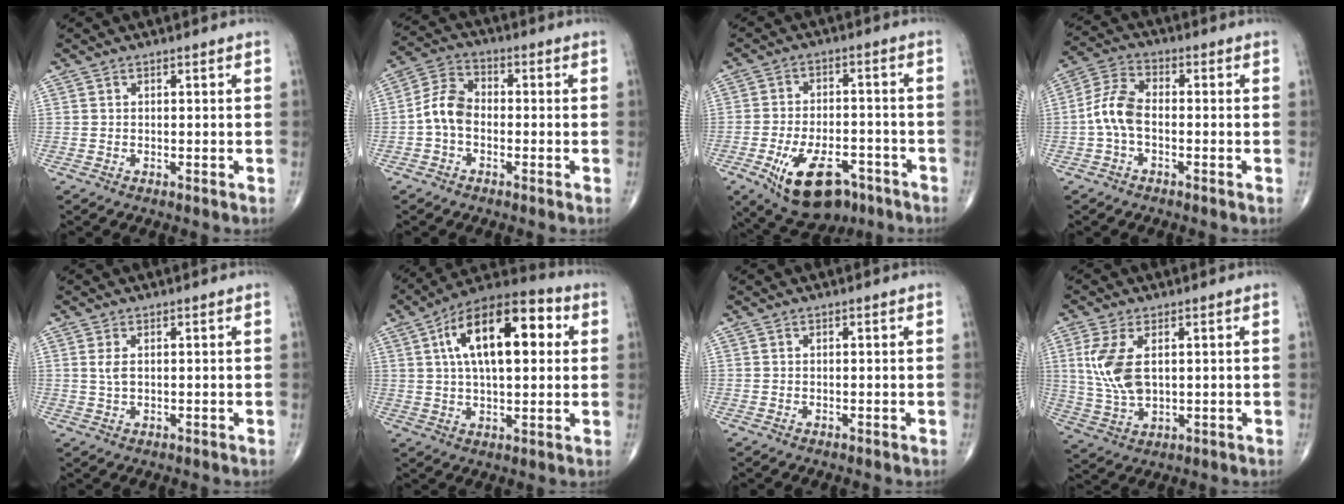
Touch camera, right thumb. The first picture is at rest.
{"total": 6.9, "force": [-1.4, 4.7, 4.8], "torque": [-0.085, 0.024, -0.041]}
{"total": 14.7, "force": [-7.7, 7.7, 9.9], "torque": [-0.151, 0.026, -0.112]}
{"total": 7.2, "force": [-1.3, 4.0, 5.9], "torque": [-0.127, 0.024, -0.035]}
{"total": 2.2, "force": [0.5, 1.1, 1.9], "torque": [-0.039, 0.001, 0.014]}
{"total": 19.3, "force": [4.8, 9.0, 16.5], "torque": [-0.243, 0.021, 0.066]}
{"total": 0.0}
{"total": 9.4, "force": [1.9, 5.0, 7.7], "torque": [-0.167, -0.008, 0.046]}